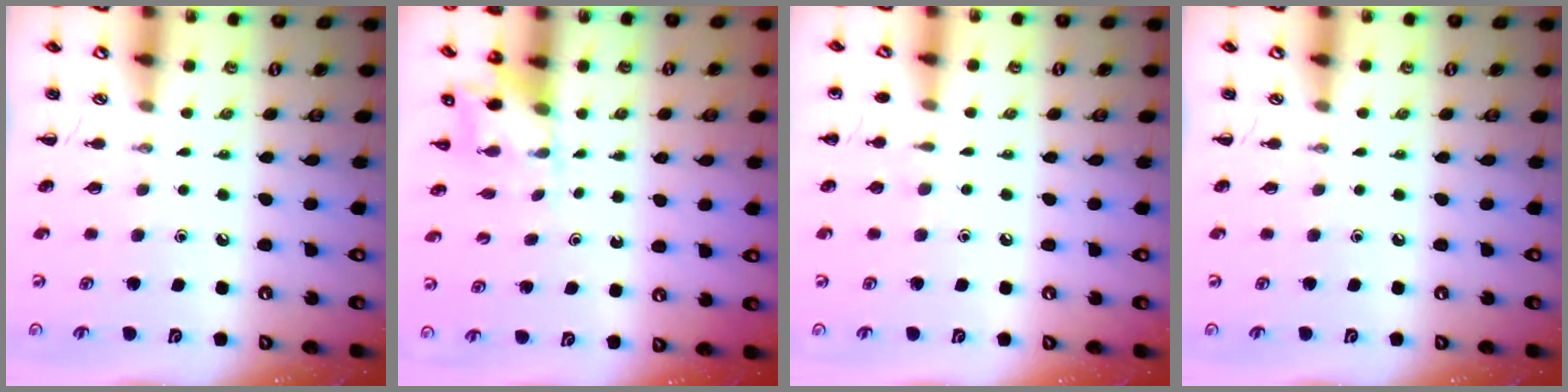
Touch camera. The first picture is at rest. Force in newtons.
{"total": 2.3, "press": 2.3, "slide": 0.6}
{"total": 5.2, "press": 5.0, "slide": 1.5}
{"total": 0.0}